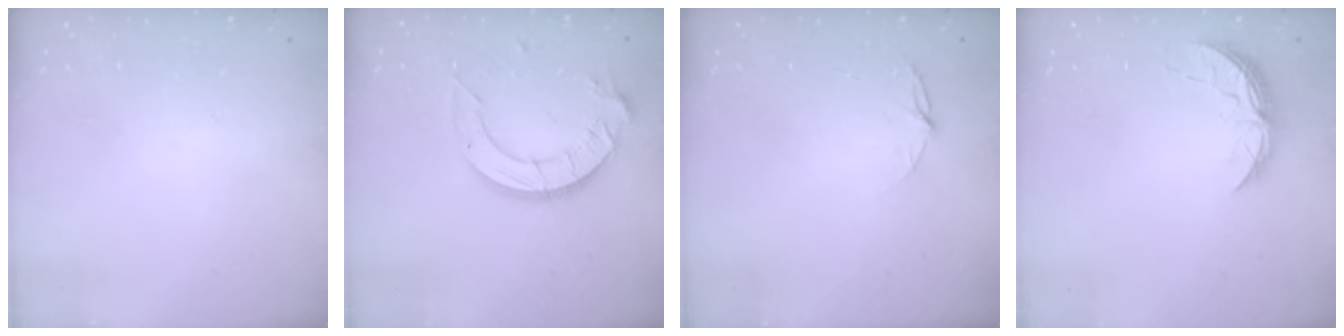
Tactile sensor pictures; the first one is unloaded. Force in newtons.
{"total": 12.9, "press": 12.8, "slide": 1.4}
{"total": 4.8, "press": 4.8, "slide": 0.5}
{"total": 5.9, "press": 5.9, "slide": 0.5}